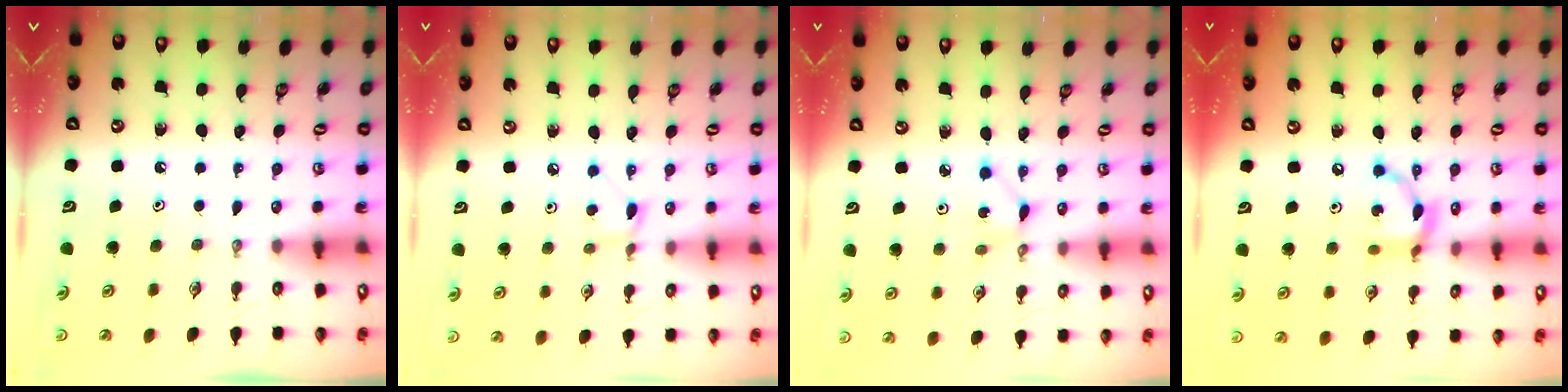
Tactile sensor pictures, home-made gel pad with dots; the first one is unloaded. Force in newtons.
{"total": 3.6, "press": 3.5, "slide": 0.5}
{"total": 2.3, "press": 2.3, "slide": 0.3}
{"total": 10.9, "press": 10.9, "slide": 0.7}